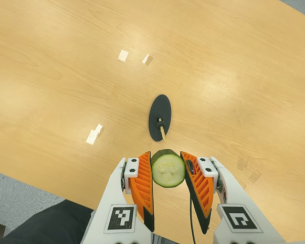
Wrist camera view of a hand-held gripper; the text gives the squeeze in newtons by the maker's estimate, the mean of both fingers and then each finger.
{"total": 9.4, "left": 9.9, "right": 9.0}